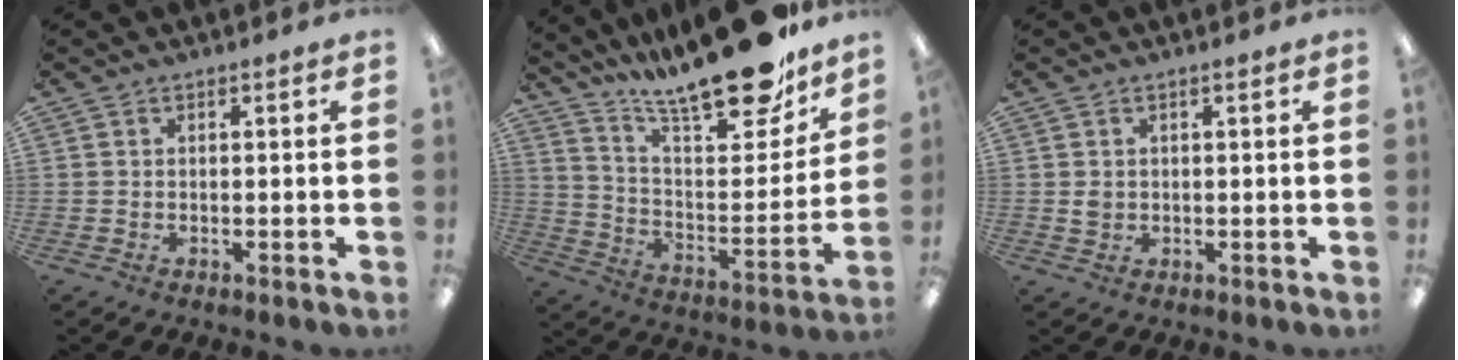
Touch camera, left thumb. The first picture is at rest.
{"total": 23.2, "force": [18.7, 6.2, 12.2], "torque": [-0.179, -0.133, 0.313]}
{"total": 1.6, "force": [0.4, 1.4, 0.8], "torque": [-0.009, 0.001, 0.005]}